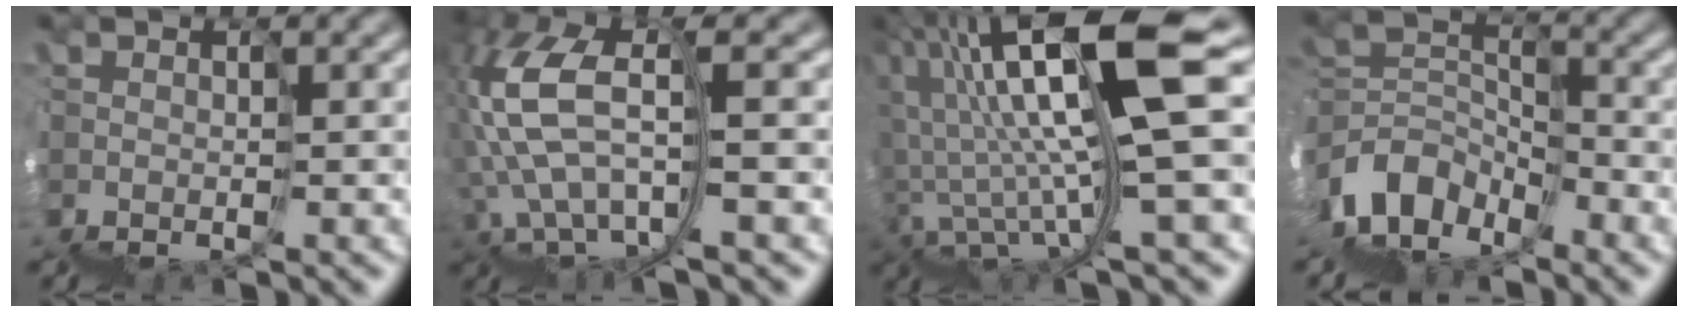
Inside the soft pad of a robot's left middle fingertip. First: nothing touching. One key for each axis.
{"total": 6.2, "fx": 2.0, "fy": 2.9, "fz": 5.1, "tx": -0.130, "ty": 0.026, "tz": 0.035}
{"total": 10.1, "fx": 4.0, "fy": 0.8, "fz": 9.3, "tx": -0.143, "ty": 0.045, "tz": 0.079}
{"total": 3.1, "fx": -2.3, "fy": 1.9, "fz": -0.9, "tx": 0.024, "ty": 0.028, "tz": -0.061}